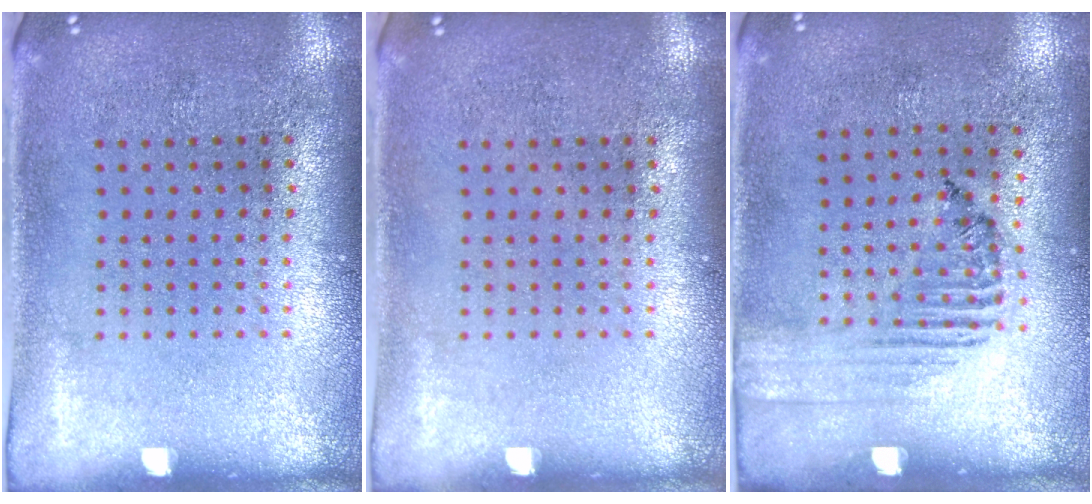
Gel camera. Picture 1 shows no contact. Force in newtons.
{"total": 0.0}
{"total": 1.5, "press": 1.1, "slide": 1.0}